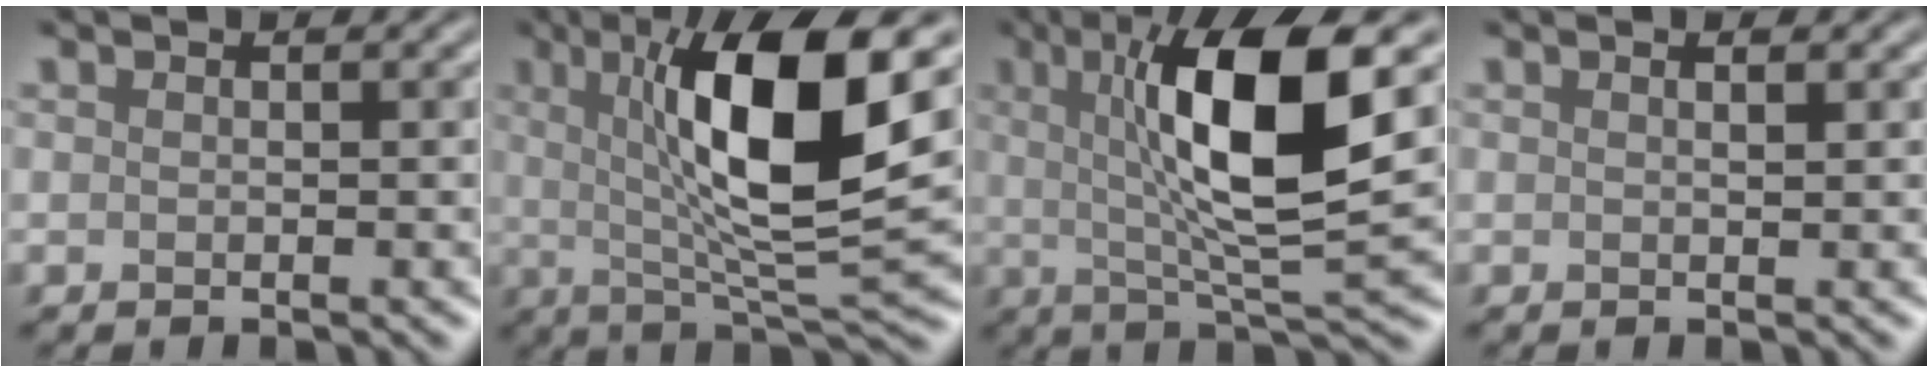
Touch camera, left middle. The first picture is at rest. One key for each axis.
{"total": 11.8, "fx": 2.6, "fy": 2.7, "fz": 11.2, "tx": -0.169, "ty": -0.003, "tz": 0.048}
{"total": 10.5, "fx": 2.3, "fy": 2.3, "fz": 10.0, "tx": -0.157, "ty": -0.004, "tz": 0.044}
{"total": 0.8, "fx": 0.5, "fy": 0.2, "fz": 0.6, "tx": -0.005, "ty": 0.002, "tz": 0.005}